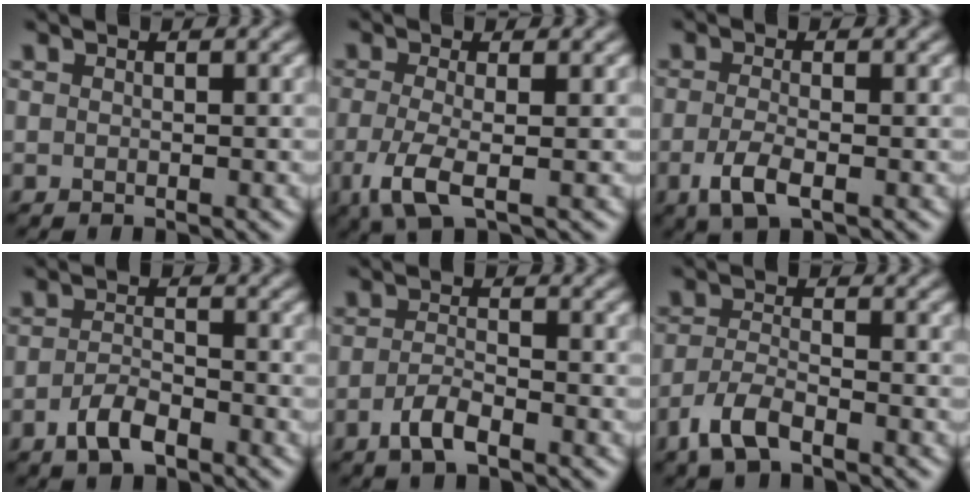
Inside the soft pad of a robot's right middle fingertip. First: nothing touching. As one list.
[{"total": 4.0, "force": [-1.4, 1.2, 3.6], "torque": [-0.085, -0.011, -0.031]}, {"total": 3.0, "force": [-1.2, 1.1, 2.6], "torque": [-0.062, -0.006, -0.028]}, {"total": 3.0, "force": [-1.8, 1.3, 2.0], "torque": [-0.042, 0.002, -0.037]}, {"total": 2.6, "force": [-1.5, 0.9, 2.0], "torque": [-0.045, 0.000, -0.034]}, {"total": 3.6, "force": [-2.5, 1.3, 2.3], "torque": [-0.053, -0.001, -0.057]}]